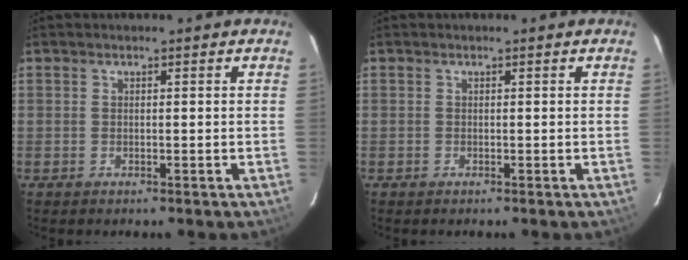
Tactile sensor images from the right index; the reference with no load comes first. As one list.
[{"total": 0.0}]